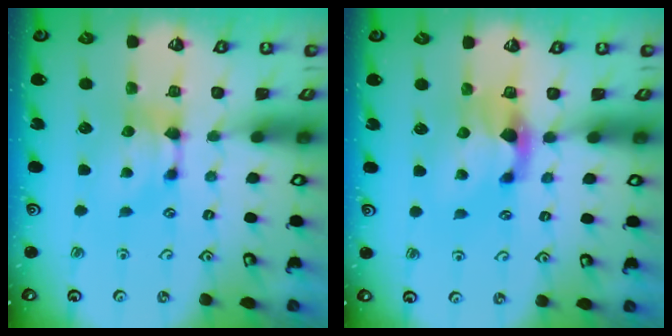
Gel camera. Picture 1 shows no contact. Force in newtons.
{"total": 2.2, "press": 1.9, "slide": 1.2}